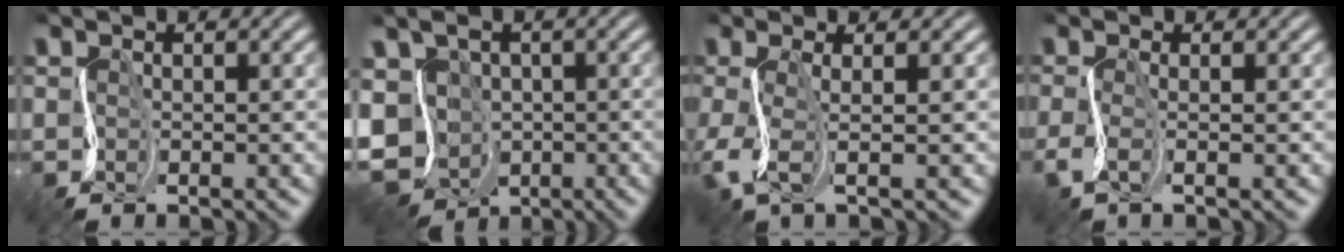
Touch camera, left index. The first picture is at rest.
{"total": 9.9, "force": [-2.5, 7.9, 5.4], "torque": [-0.099, -0.014, -0.055]}
{"total": 3.3, "force": [0.0, 0.7, 3.2], "torque": [-0.076, -0.002, -0.007]}
{"total": 2.1, "force": [-0.5, 0.5, 2.0], "torque": [-0.052, -0.005, -0.016]}